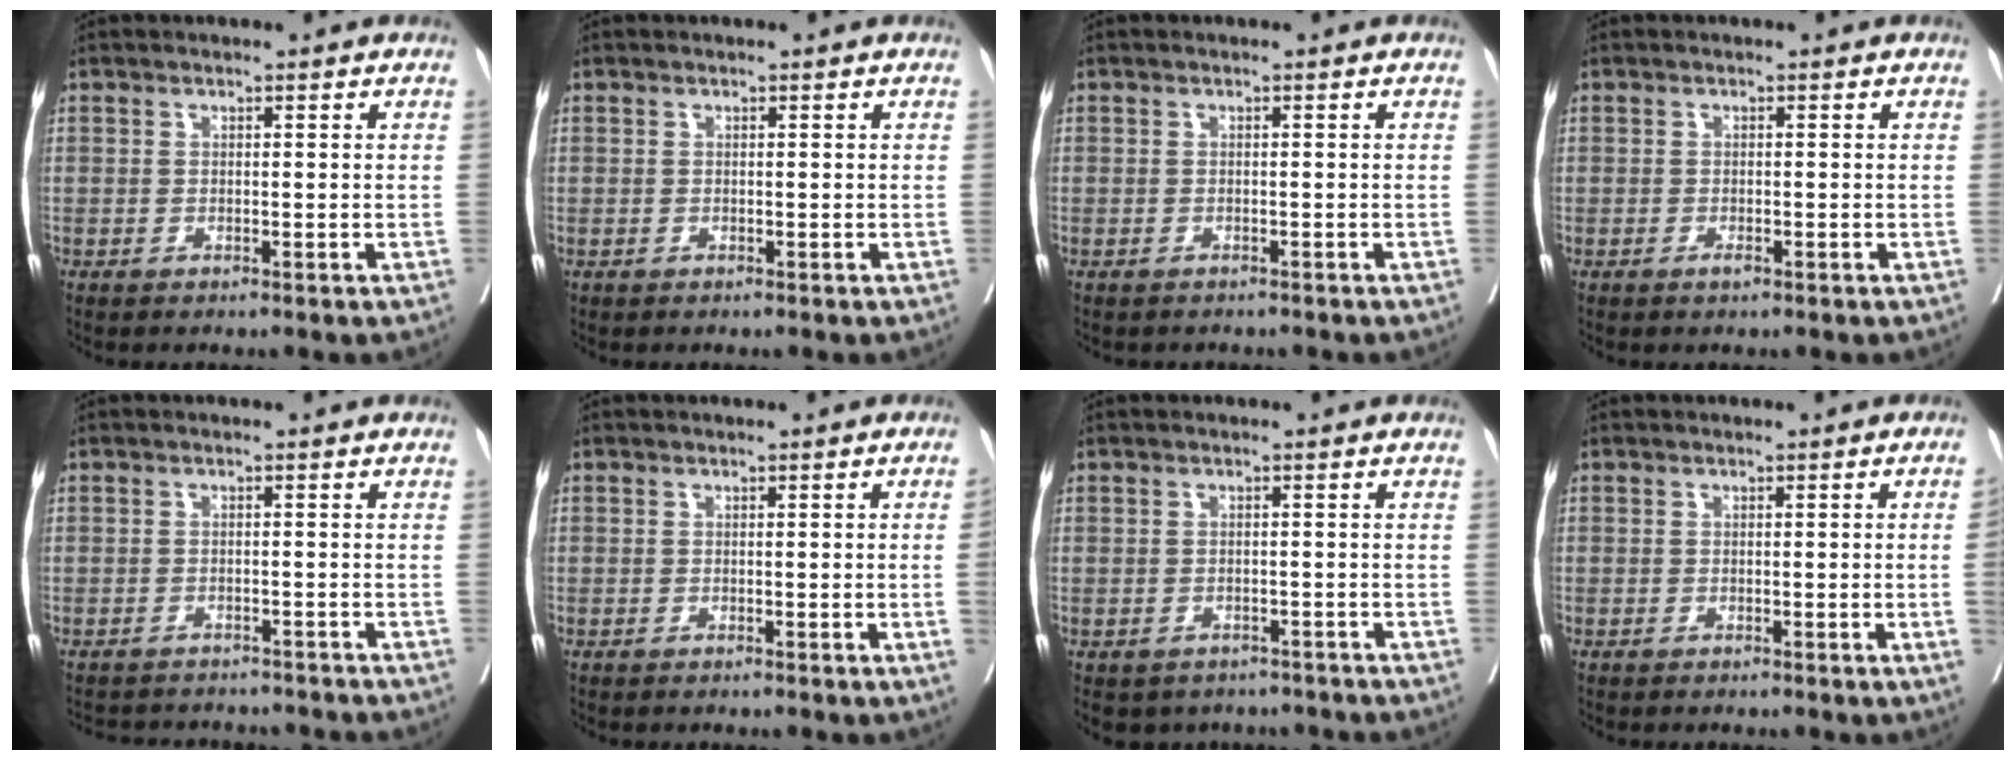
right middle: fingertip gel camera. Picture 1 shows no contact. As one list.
[{"total": 0.0}, {"total": 1.3, "force": [-1.3, 0.0, 0.1], "torque": [-0.006, -0.002, -0.017]}, {"total": 0.8, "force": [-0.1, -0.6, 0.4], "torque": [-0.006, -0.001, -0.003]}, {"total": 8.5, "force": [-8.1, 1.6, 1.8], "torque": [-0.030, 0.005, -0.095]}, {"total": 1.6, "force": [-0.4, -0.6, 1.4], "torque": [-0.016, 0.000, -0.006]}, {"total": 4.8, "force": [-4.2, 2.2, 0.3], "torque": [0.011, 0.007, -0.048]}, {"total": 2.2, "force": [-0.5, -0.8, 2.0], "torque": [-0.024, -0.001, -0.006]}]